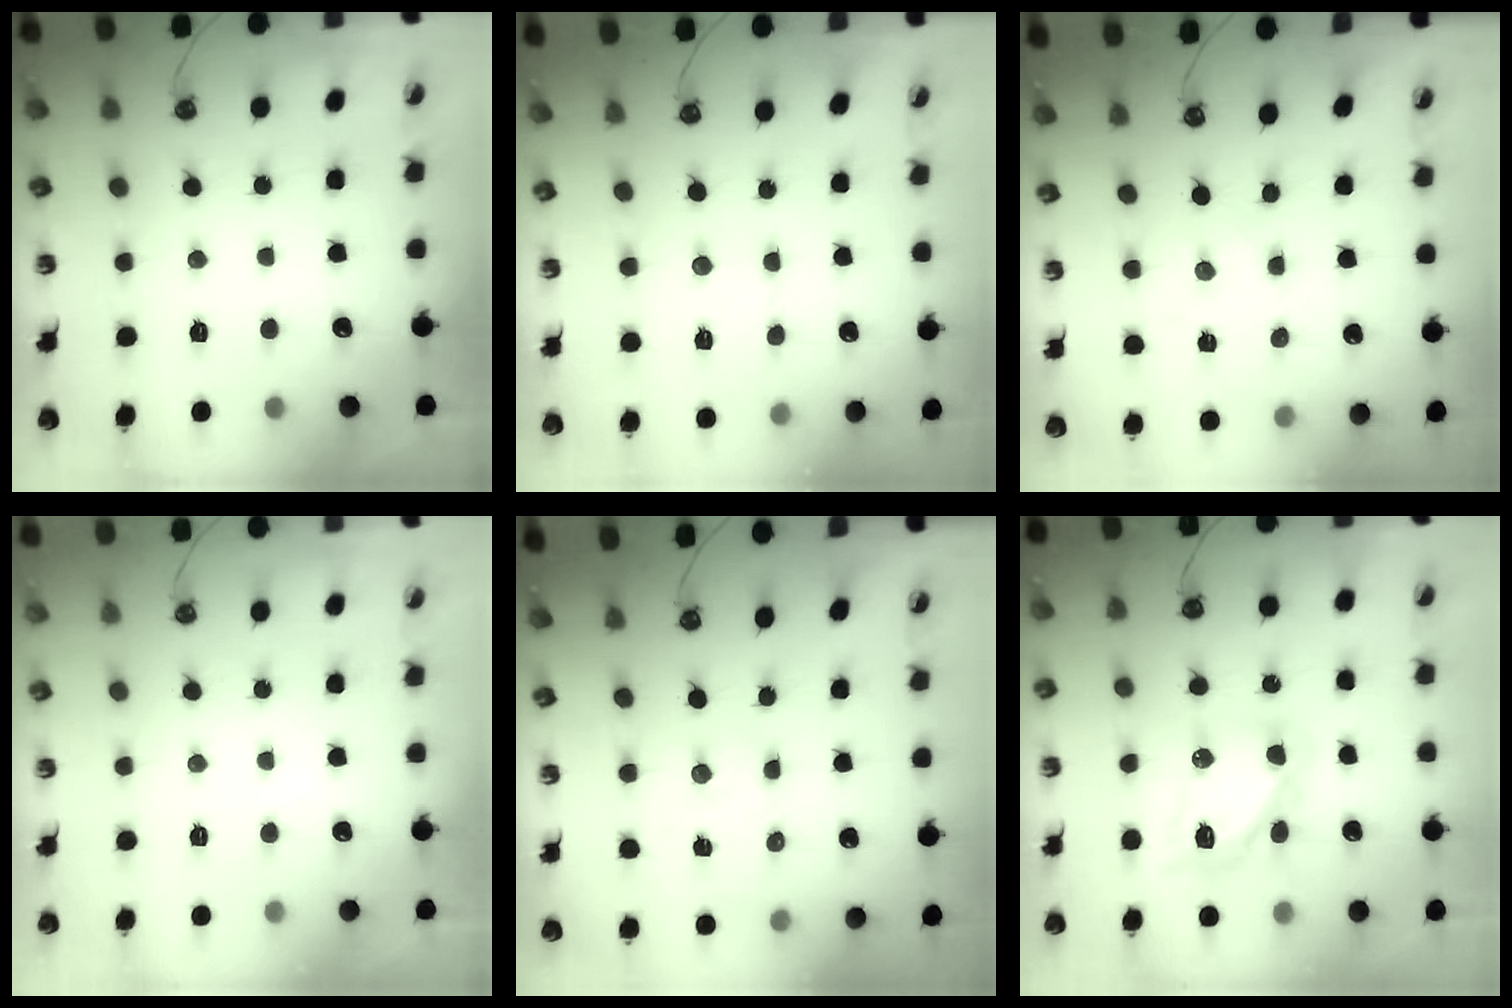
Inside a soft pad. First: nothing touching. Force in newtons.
{"total": 3.6, "press": 3.6, "slide": 0.5}
{"total": 0.0}
{"total": 0.0}
{"total": 2.3, "press": 2.3, "slide": 0.3}
{"total": 11.6, "press": 11.5, "slide": 1.3}